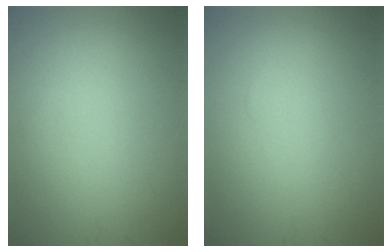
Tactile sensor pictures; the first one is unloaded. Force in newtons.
{"total": 0.0}